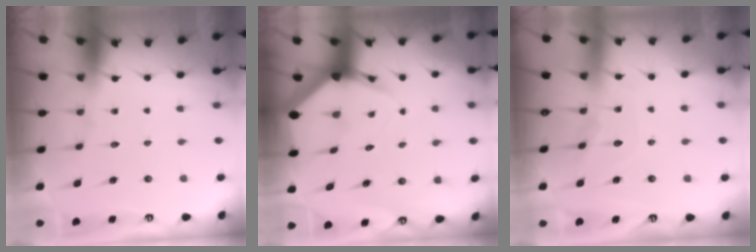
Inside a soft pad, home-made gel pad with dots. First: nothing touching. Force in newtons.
{"total": 5.0, "press": 4.9, "slide": 0.8}
{"total": 6.6, "press": 6.6, "slide": 0.7}